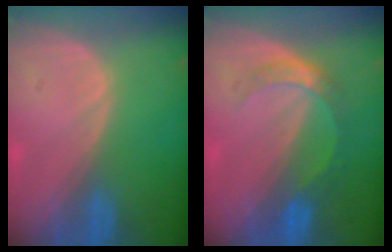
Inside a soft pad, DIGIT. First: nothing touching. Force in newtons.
{"total": 5.2, "press": 4.7, "slide": 2.3}